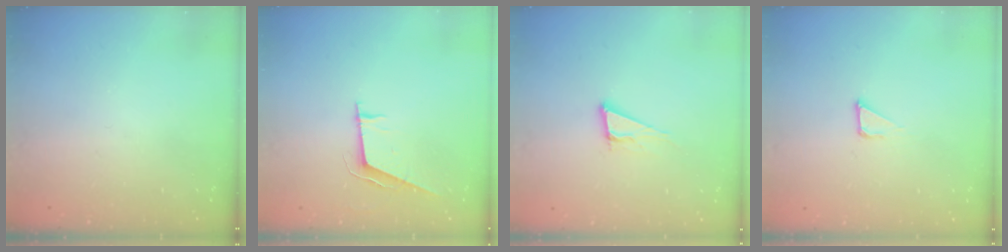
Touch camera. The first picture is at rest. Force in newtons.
{"total": 6.6, "press": 6.2, "slide": 2.4}
{"total": 6.8, "press": 6.2, "slide": 2.8}
{"total": 2.8, "press": 2.8, "slide": 0.1}